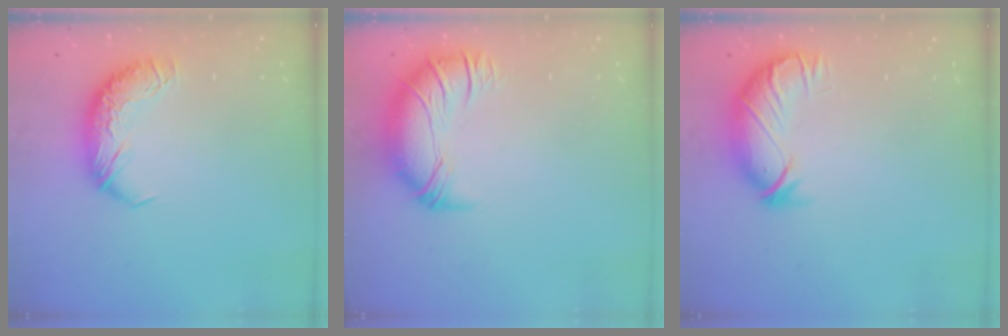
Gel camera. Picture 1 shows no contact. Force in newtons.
{"total": 2.8, "press": 0.8, "slide": 2.7}
{"total": 3.9, "press": 2.7, "slide": 2.7}